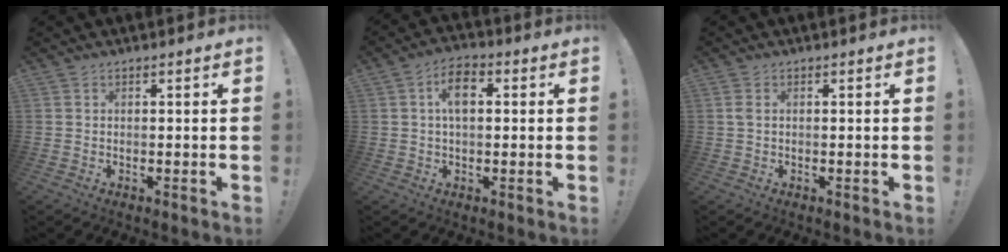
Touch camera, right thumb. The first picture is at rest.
{"total": 7.6, "force": [1.3, 4.4, 6.0], "torque": [-0.100, 0.013, 0.023]}
{"total": 1.3, "force": [0.4, 0.6, 1.1], "torque": [-0.020, 0.003, 0.005]}